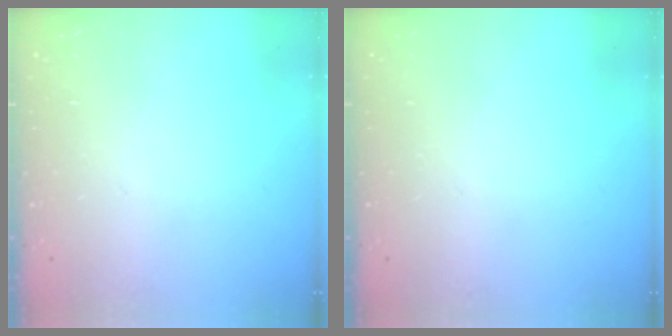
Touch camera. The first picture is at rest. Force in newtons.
{"total": 0.0}